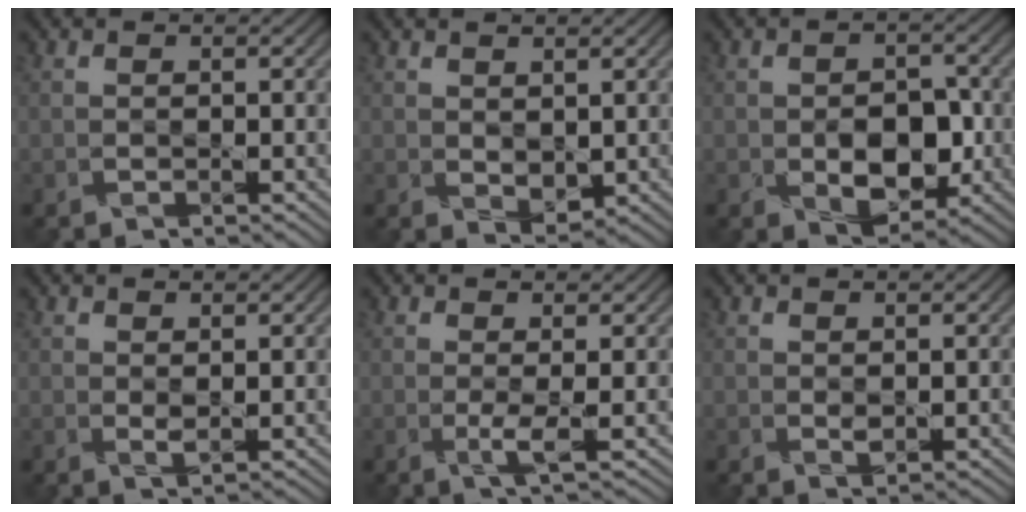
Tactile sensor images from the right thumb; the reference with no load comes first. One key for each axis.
{"total": 1.9, "fx": 0.9, "fy": 1.2, "fz": 1.2, "tx": -0.027, "ty": -0.006, "tz": 0.021}
{"total": 6.0, "fx": -1.5, "fy": 4.0, "fz": 4.2, "tx": -0.065, "ty": -0.011, "tz": -0.020}
{"total": 1.1, "fx": 0.7, "fy": 0.3, "fz": 0.8, "tx": -0.020, "ty": -0.003, "tz": 0.017}
{"total": 1.7, "fx": 0.1, "fy": -0.2, "fz": 1.6, "tx": -0.035, "ty": 0.001, "tz": -0.002}
{"total": 0.8, "fx": 0.5, "fy": 0.4, "fz": 0.6, "tx": -0.012, "ty": -0.003, "tz": 0.011}